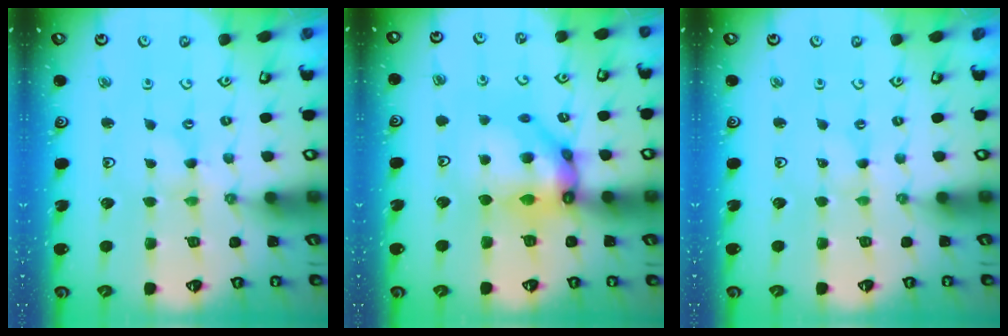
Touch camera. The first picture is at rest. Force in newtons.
{"total": 13.9, "press": 13.8, "slide": 1.4}
{"total": 0.0}